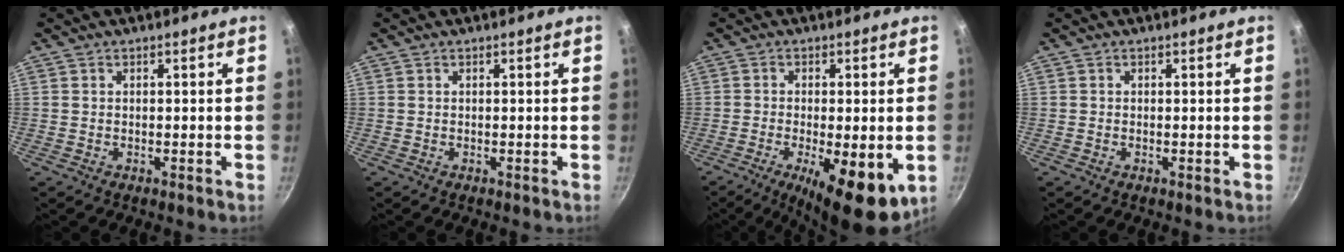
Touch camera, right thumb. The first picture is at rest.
{"total": 0.0}
{"total": 12.3, "force": [-3.9, 4.0, 11.0], "torque": [-0.163, -0.006, -0.051]}
{"total": 0.0}